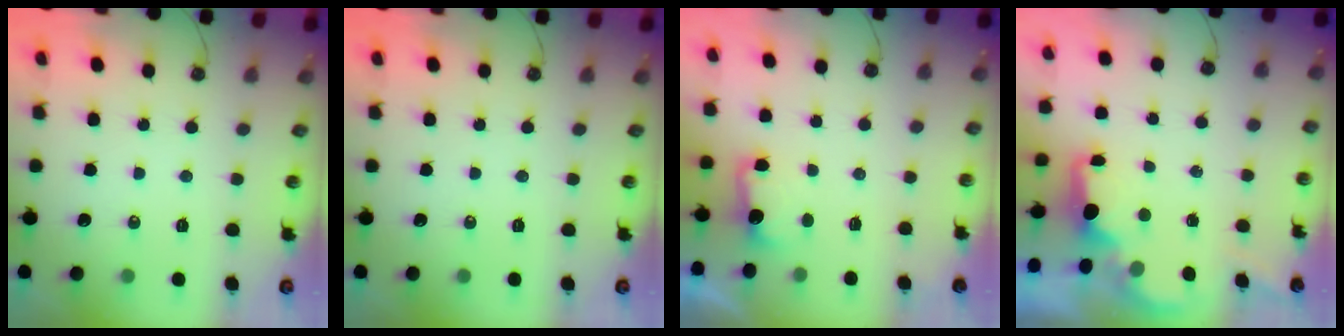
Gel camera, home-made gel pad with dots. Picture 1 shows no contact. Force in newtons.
{"total": 0.0}
{"total": 4.5, "press": 4.4, "slide": 1.0}
{"total": 1.9, "press": 1.7, "slide": 0.8}